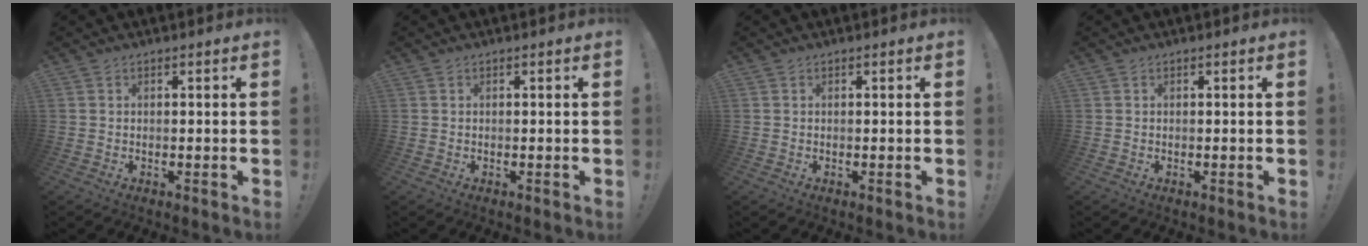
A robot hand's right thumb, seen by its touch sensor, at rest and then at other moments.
{"total": 0.0}
{"total": 0.0}
{"total": 0.0}